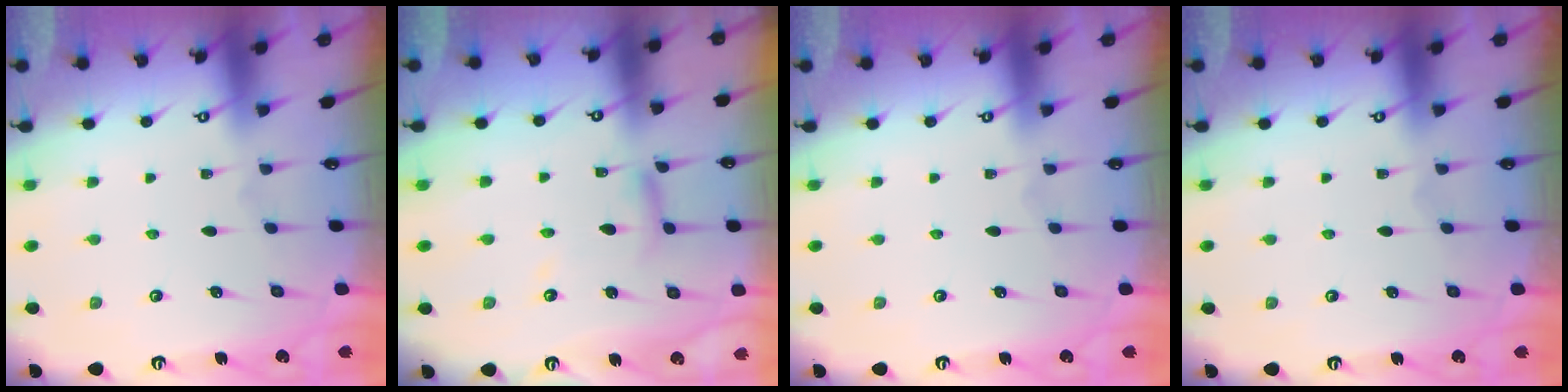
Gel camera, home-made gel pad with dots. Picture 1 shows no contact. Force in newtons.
{"total": 6.3, "press": 6.3, "slide": 0.4}
{"total": 0.0}
{"total": 0.0}